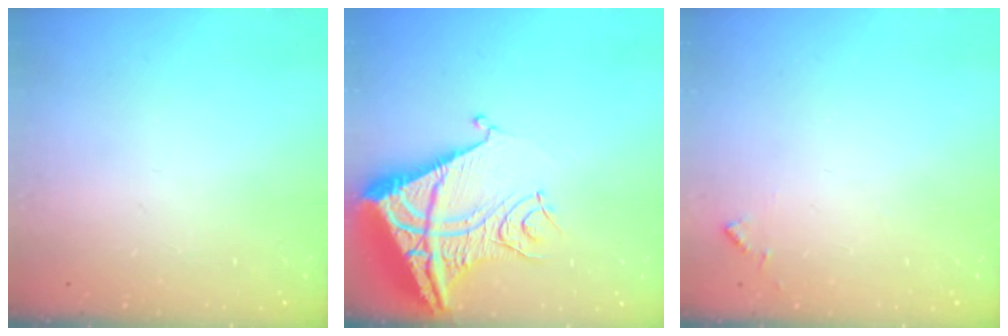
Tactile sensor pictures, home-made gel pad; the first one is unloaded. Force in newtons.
{"total": 15.2, "press": 15.1, "slide": 1.8}
{"total": 5.8, "press": 5.7, "slide": 0.7}